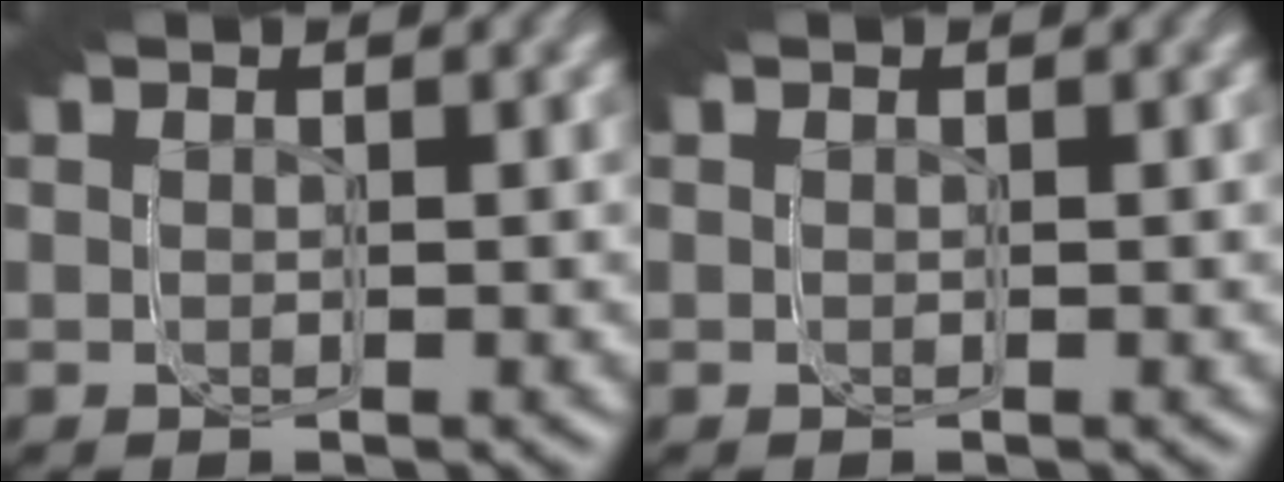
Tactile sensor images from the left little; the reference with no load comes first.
{"total": 0.0}